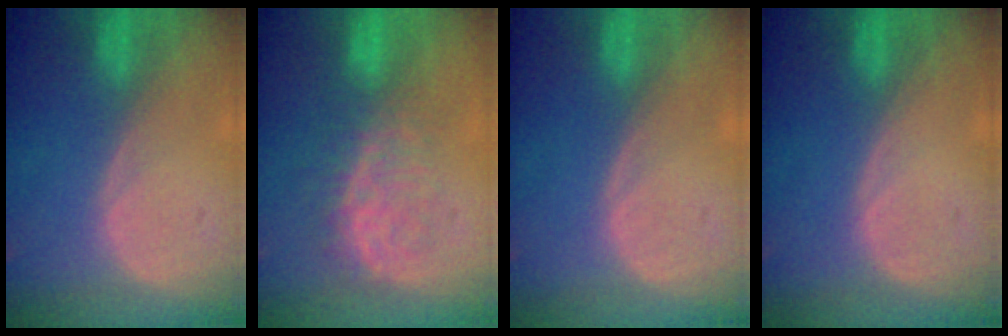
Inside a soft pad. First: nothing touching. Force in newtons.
{"total": 7.6, "press": 7.3, "slide": 2.2}
{"total": 0.0}
{"total": 0.0}